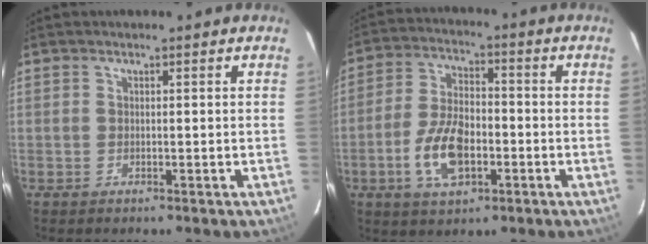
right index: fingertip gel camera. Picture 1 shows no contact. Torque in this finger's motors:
{"motor_torque": [0.96, -0.92, 0.16, 0.06]}